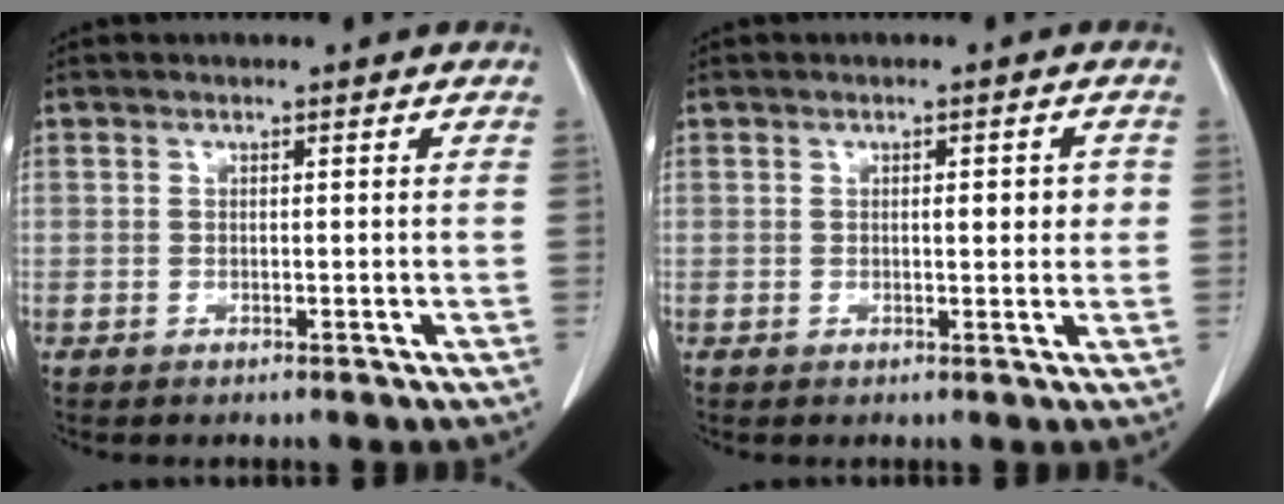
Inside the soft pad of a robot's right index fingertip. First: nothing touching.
{"total": 2.8, "force": [0.4, 1.0, 2.6], "torque": [-0.033, 0.002, 0.005]}